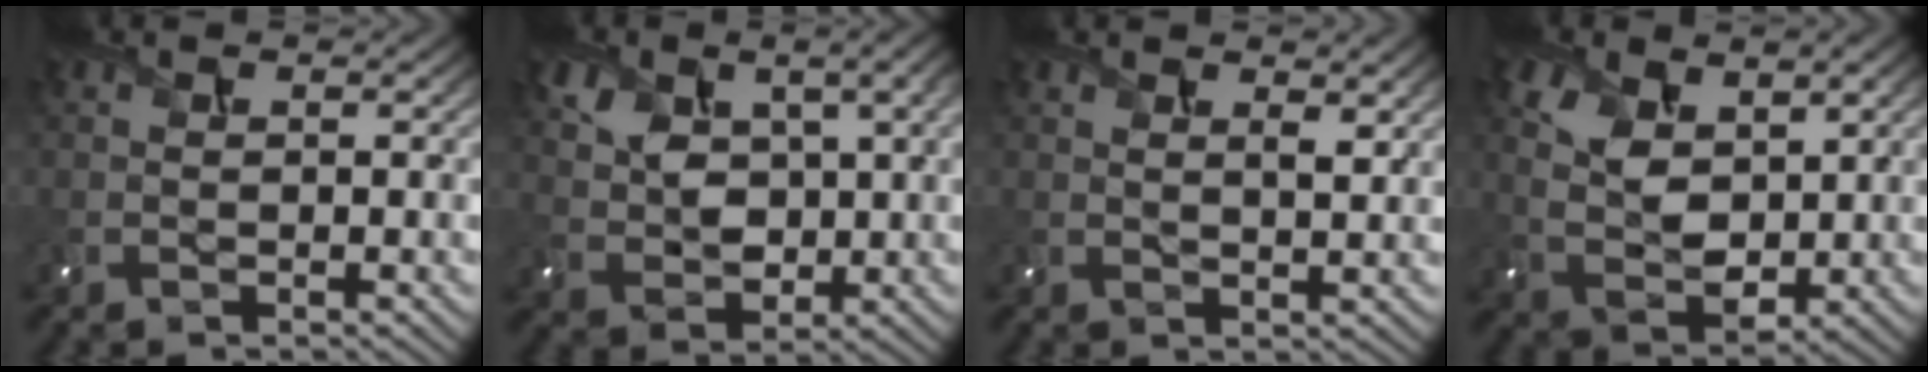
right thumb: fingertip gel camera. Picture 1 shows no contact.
{"total": 9.3, "force": [3.4, 5.5, 6.7], "torque": [-0.158, 0.004, 0.069]}
{"total": 2.1, "force": [1.4, 0.4, 1.5], "torque": [-0.028, -0.004, 0.028]}
{"total": 6.9, "force": [2.8, 4.0, 4.9], "torque": [-0.112, -0.004, 0.052]}